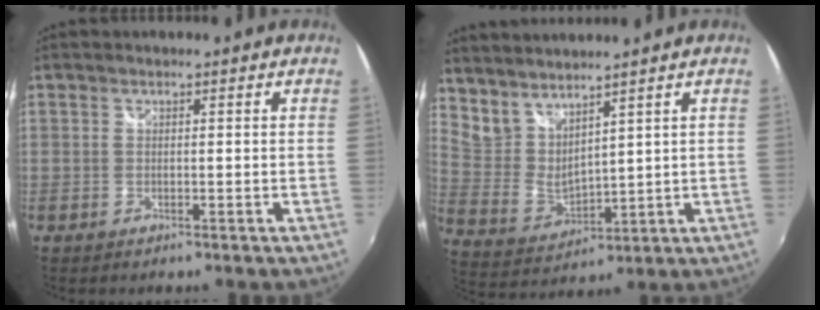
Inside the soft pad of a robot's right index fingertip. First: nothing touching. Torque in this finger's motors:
{"motor_torque": [-0.10, 0.07, 0.06, 0.01]}